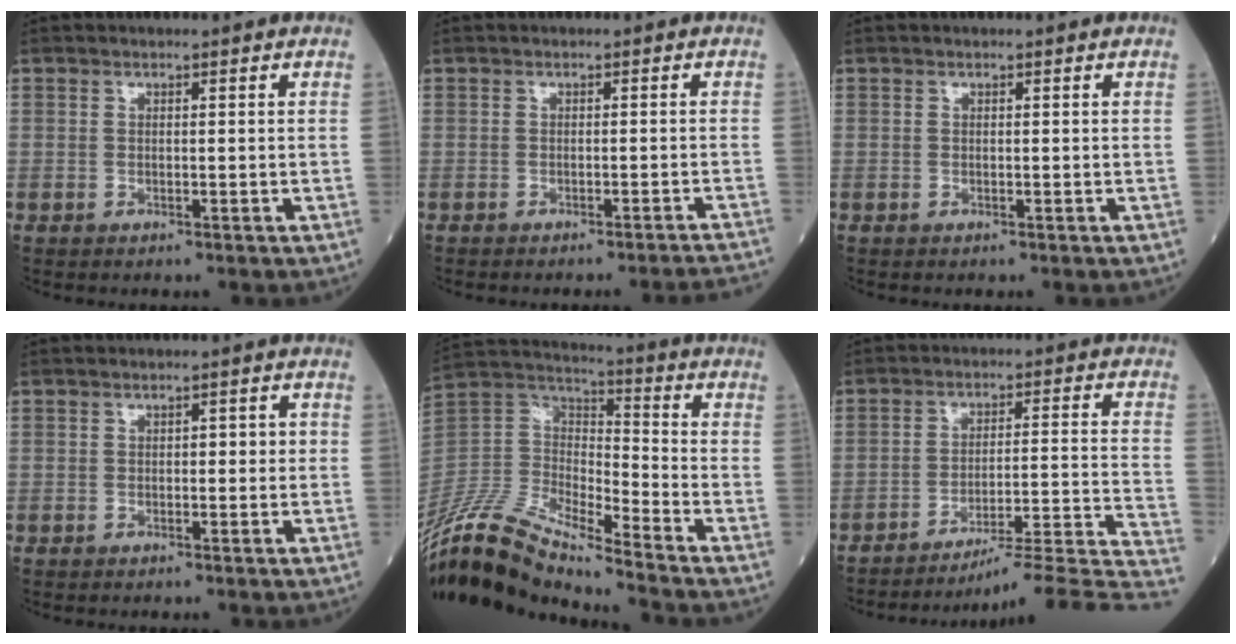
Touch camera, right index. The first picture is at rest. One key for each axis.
{"total": 7.0, "fx": -6.7, "fy": -1.6, "fz": 1.3, "tx": 0.000, "ty": -0.016, "tz": -0.076}
{"total": 0.0}
{"total": 2.0, "fx": 0.0, "fy": 1.0, "fz": 1.7, "tx": -0.019, "ty": 0.009, "tz": -0.002}
{"total": 16.7, "fx": -14.5, "fy": 1.9, "fz": 8.1, "tx": -0.172, "ty": 0.020, "tz": -0.279}
{"total": 19.8, "fx": -18.3, "fy": -2.4, "fz": 7.1, "tx": -0.032, "ty": 0.008, "tz": -0.242}